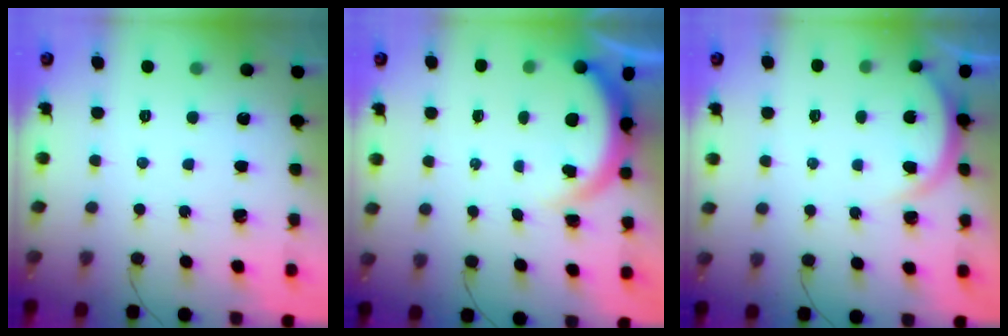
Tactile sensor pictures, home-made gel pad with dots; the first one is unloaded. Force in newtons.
{"total": 3.8, "press": 3.7, "slide": 0.6}
{"total": 4.2, "press": 4.2, "slide": 0.4}